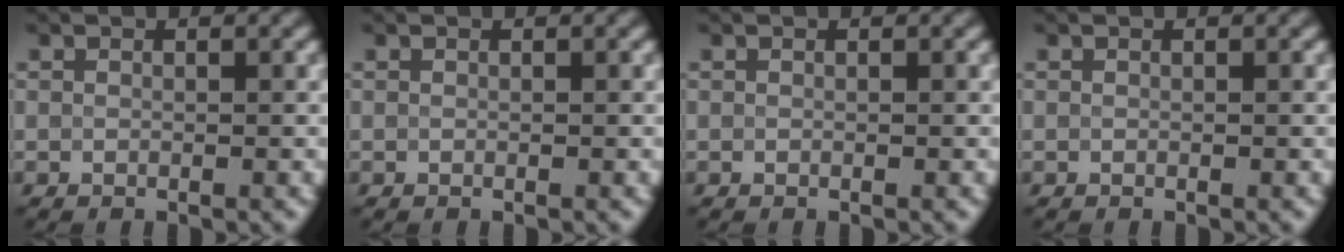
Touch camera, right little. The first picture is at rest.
{"total": 0.0}
{"total": 0.0}
{"total": 0.0}